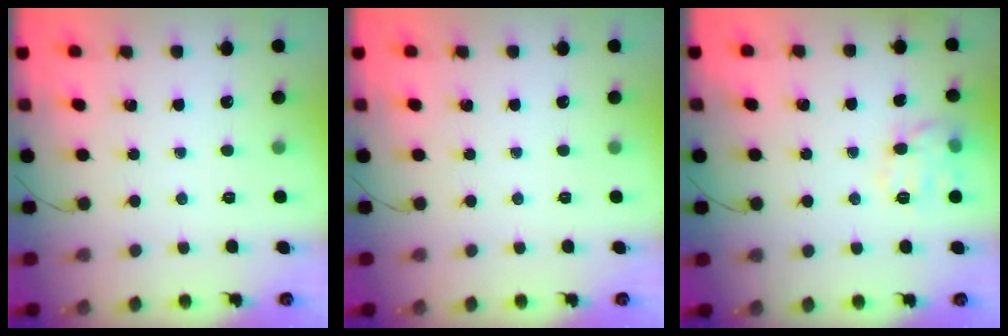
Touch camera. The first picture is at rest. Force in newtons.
{"total": 0.0}
{"total": 10.8, "press": 10.8, "slide": 0.5}